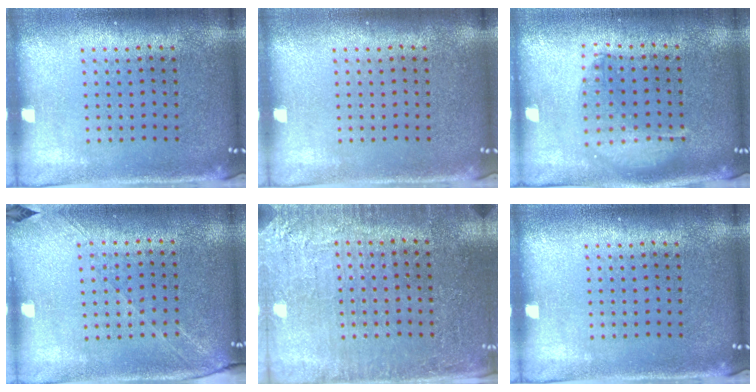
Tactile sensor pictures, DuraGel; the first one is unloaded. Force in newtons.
{"total": 0.0}
{"total": 1.3, "press": 1.3, "slide": 0.4}
{"total": 1.3, "press": 1.2, "slide": 0.5}
{"total": 3.0, "press": 3.0, "slide": 0.3}
{"total": 0.0}